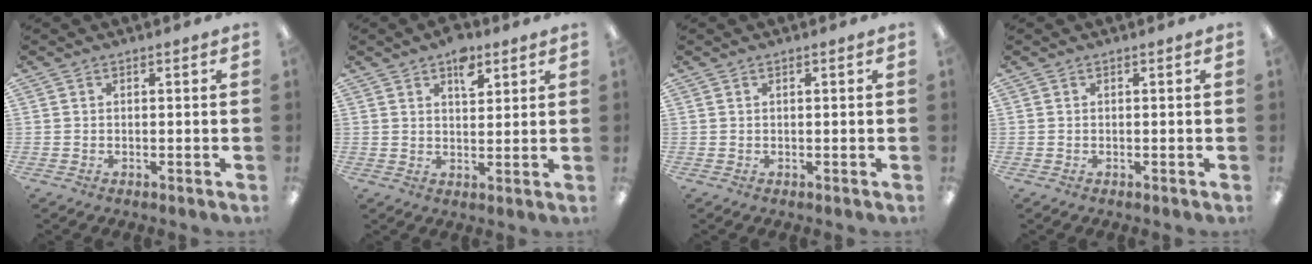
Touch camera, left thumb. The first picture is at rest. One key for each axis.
{"total": 6.4, "fx": 4.0, "fy": 3.5, "fz": 3.6, "tx": -0.032, "ty": -0.018, "tz": 0.064}
{"total": 0.0}
{"total": 0.0}